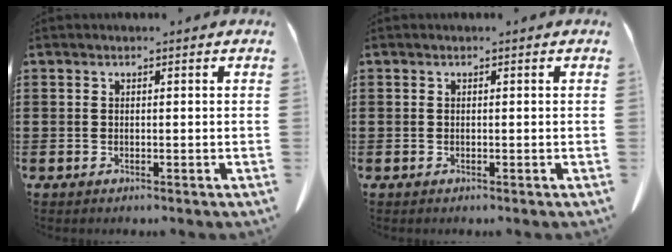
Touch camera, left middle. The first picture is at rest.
{"total": 0.0}